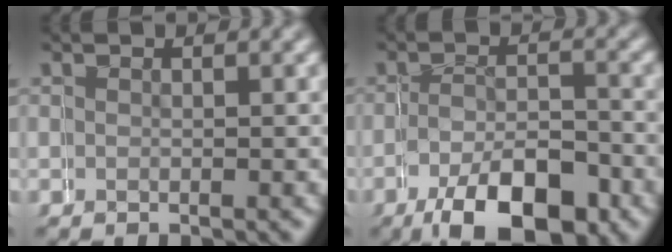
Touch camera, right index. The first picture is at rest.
{"total": 7.4, "force": [-4.6, 3.7, 4.4], "torque": [-0.071, -0.025, -0.067]}